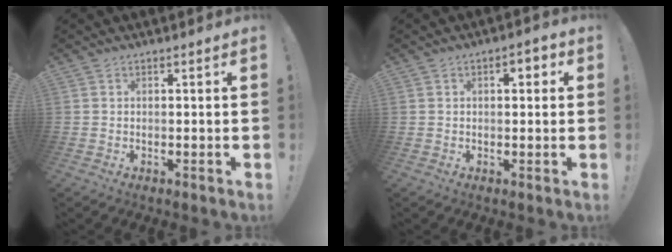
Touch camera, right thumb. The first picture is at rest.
{"total": 3.3, "force": [0.7, 1.8, 2.7], "torque": [-0.024, 0.000, 0.002]}